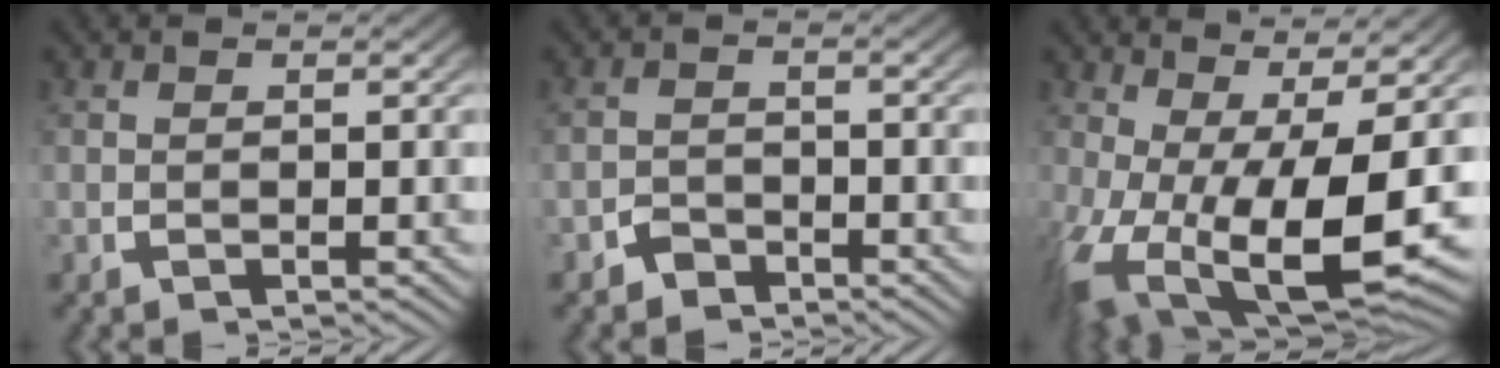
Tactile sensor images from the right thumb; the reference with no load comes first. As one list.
[{"total": 2.0, "force": [-1.8, 0.8, -0.1], "torque": [0.008, -0.007, -0.034]}, {"total": 14.7, "force": [-2.7, 8.7, 11.5], "torque": [-0.226, -0.067, -0.003]}]